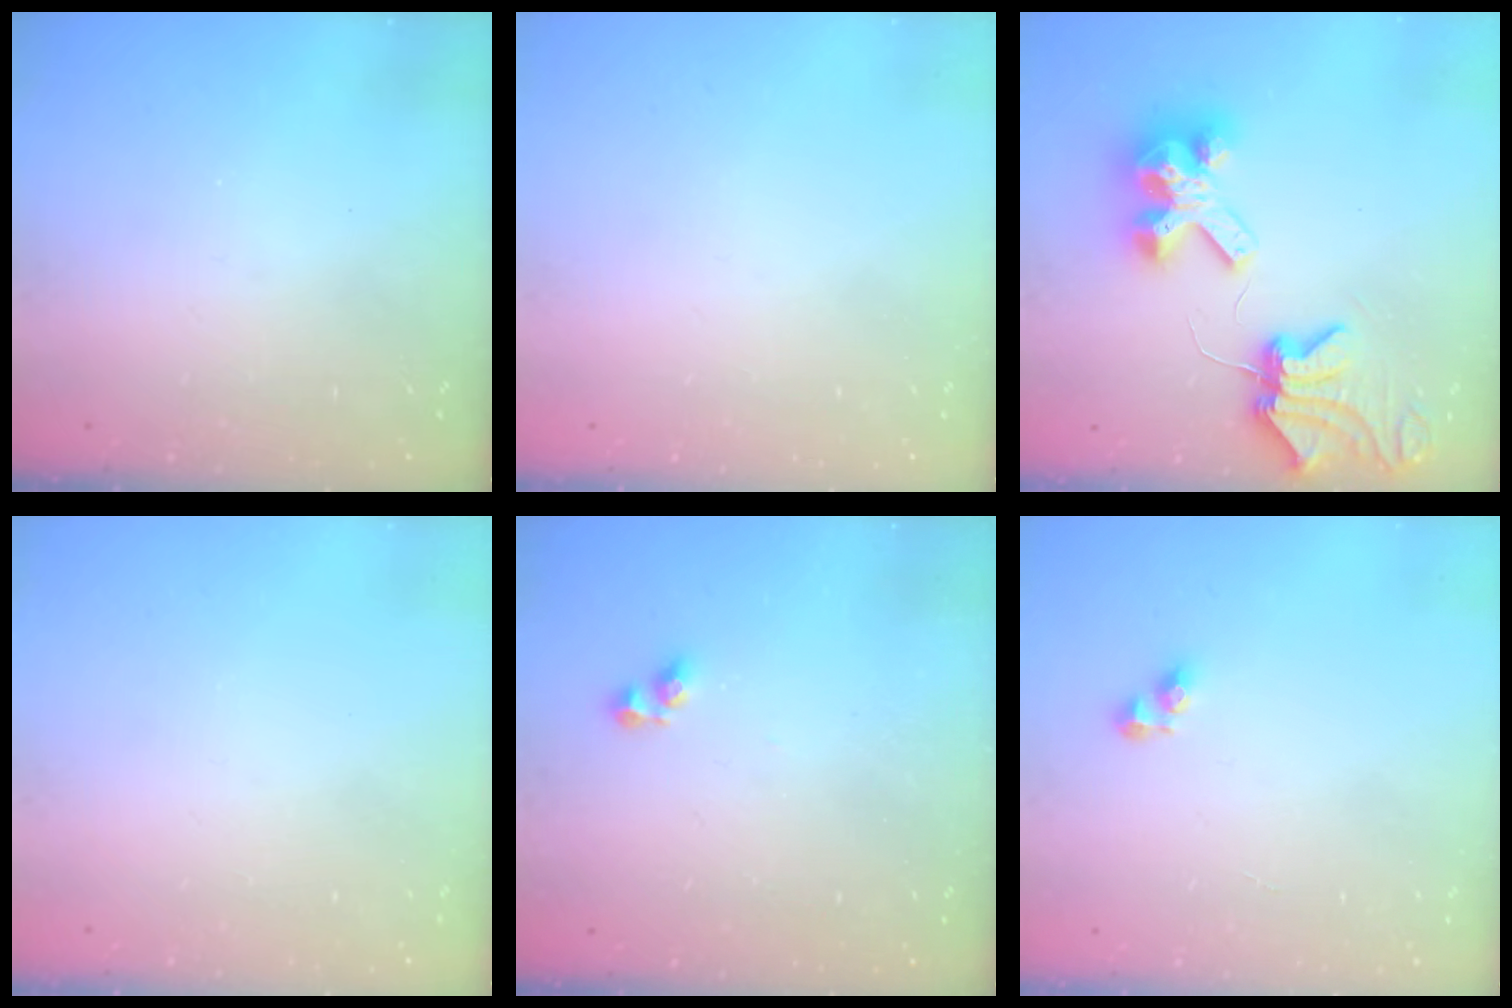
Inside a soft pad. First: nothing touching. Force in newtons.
{"total": 0.0}
{"total": 10.0, "press": 9.9, "slide": 1.6}
{"total": 0.0}
{"total": 4.2, "press": 4.1, "slide": 0.2}
{"total": 3.4, "press": 3.4, "slide": 0.4}